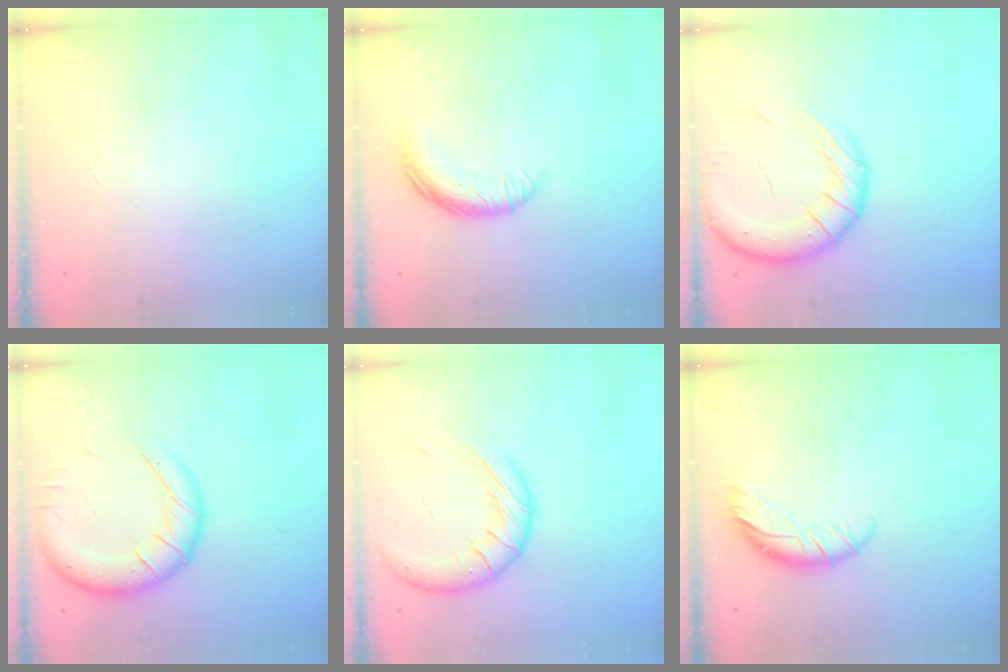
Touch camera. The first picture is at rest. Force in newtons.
{"total": 10.6, "press": 10.6, "slide": 0.4}
{"total": 16.4, "press": 16.3, "slide": 1.9}
{"total": 18.2, "press": 17.7, "slide": 4.3}
{"total": 16.5, "press": 16.4, "slide": 2.1}
{"total": 9.1, "press": 9.1, "slide": 0.4}